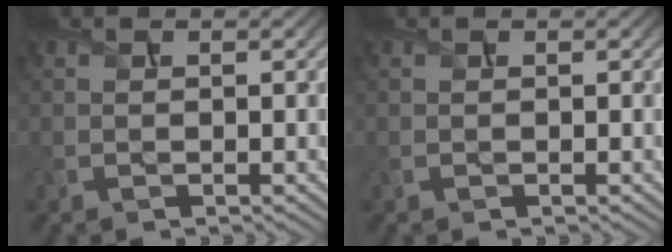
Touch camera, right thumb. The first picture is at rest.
{"total": 0.0}